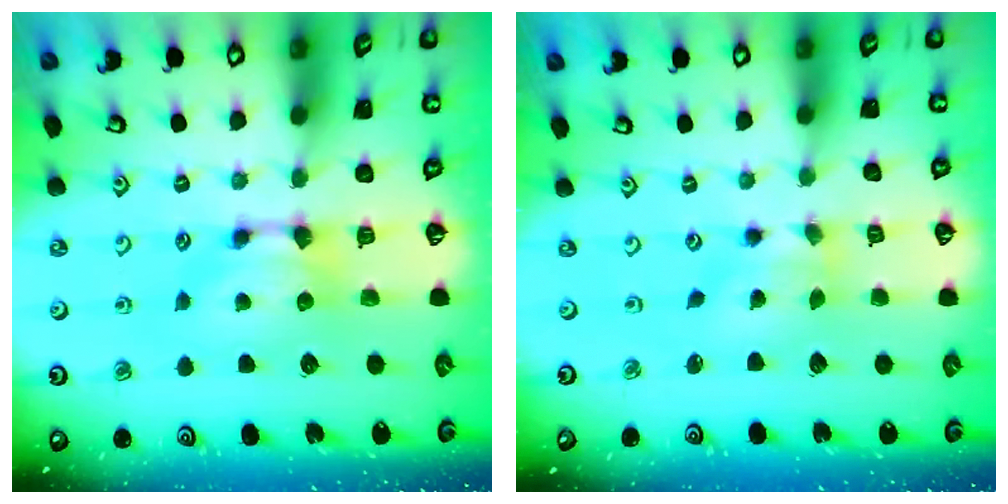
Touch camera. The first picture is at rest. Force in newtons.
{"total": 1.5, "press": 0.6, "slide": 1.4}